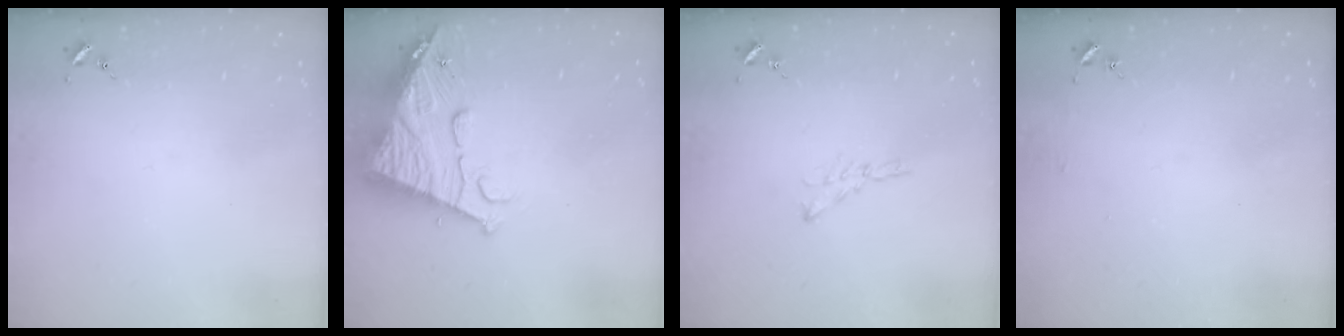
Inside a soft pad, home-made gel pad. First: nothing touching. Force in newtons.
{"total": 14.9, "press": 14.8, "slide": 1.5}
{"total": 4.7, "press": 4.7, "slide": 0.1}
{"total": 2.5, "press": 2.5, "slide": 0.2}